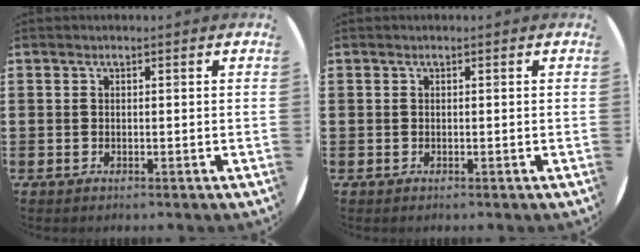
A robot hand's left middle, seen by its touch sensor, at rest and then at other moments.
{"total": 0.0}